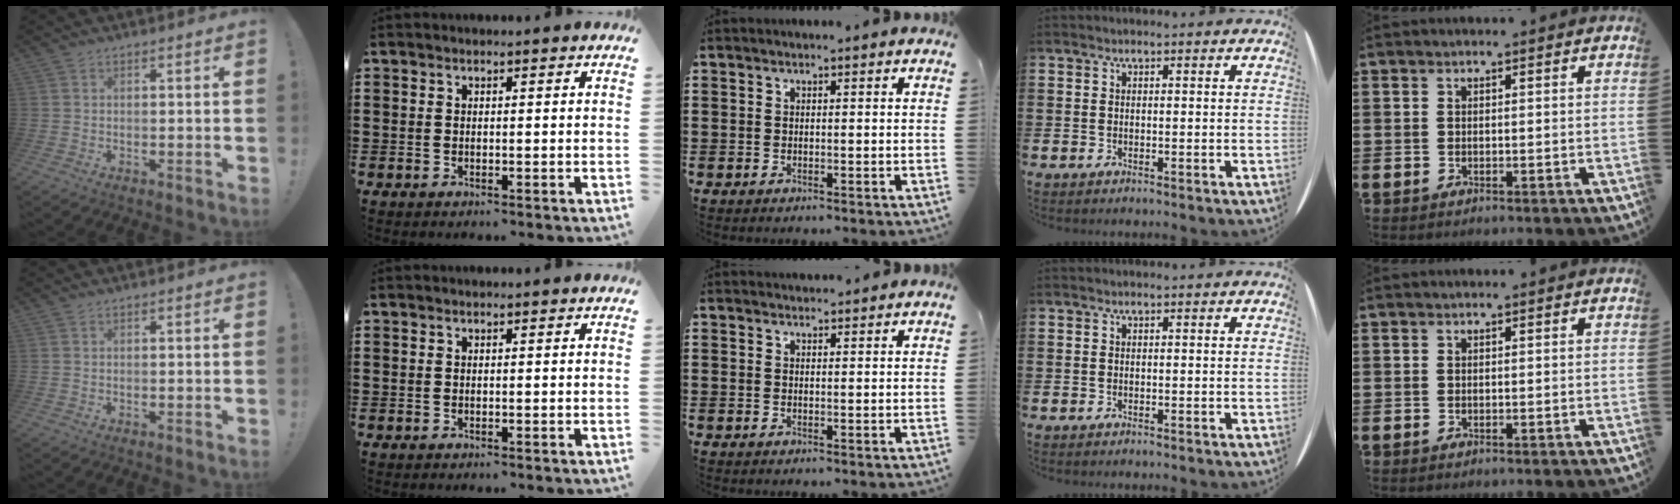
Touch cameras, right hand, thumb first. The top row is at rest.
{"middle": {"total": 1.4, "force": [1.4, 0.3, 0.0], "torque": [0.004, -0.002, 0.025]}}